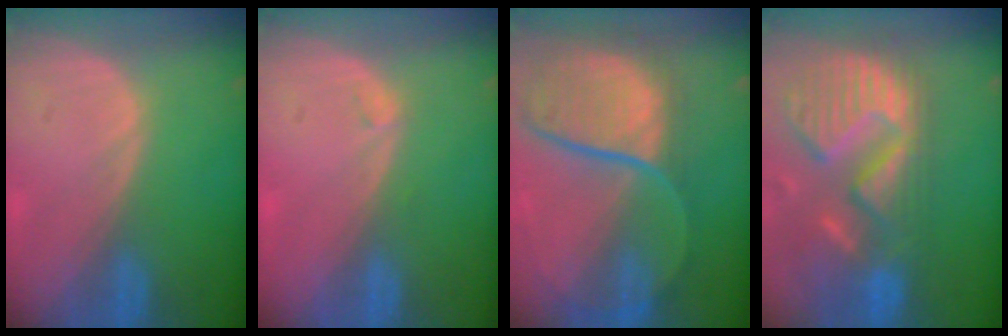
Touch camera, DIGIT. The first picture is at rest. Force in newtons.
{"total": 0.6, "press": 0.6, "slide": 0.2}
{"total": 12.1, "press": 10.0, "slide": 6.8}
{"total": 14.1, "press": 11.7, "slide": 7.7}